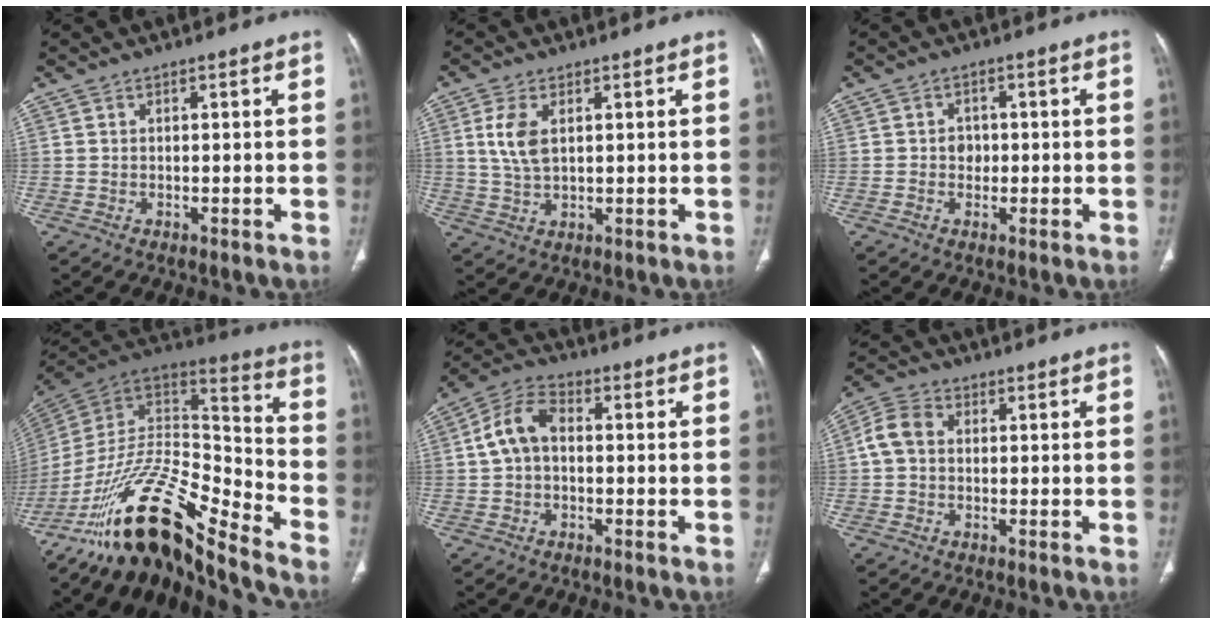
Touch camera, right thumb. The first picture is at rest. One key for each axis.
{"total": 6.1, "fx": 1.6, "fy": 3.3, "fz": 4.9, "tx": -0.109, "ty": -0.001, "tz": 0.034}
{"total": 2.2, "fx": -0.2, "fy": 2.0, "fz": 1.0, "tx": 0.005, "ty": 0.008, "tz": -0.007}
{"total": 21.8, "fx": -16.7, "fy": 5.3, "fz": 13.0, "tx": -0.221, "ty": 0.097, "tz": -0.297}
{"total": 7.5, "fx": 0.1, "fy": 4.9, "fz": 5.7, "tx": -0.106, "ty": 0.025, "tz": -0.007}
{"total": 5.4, "fx": 0.2, "fy": 4.2, "fz": 3.4, "tx": -0.068, "ty": 0.019, "tz": -0.003}